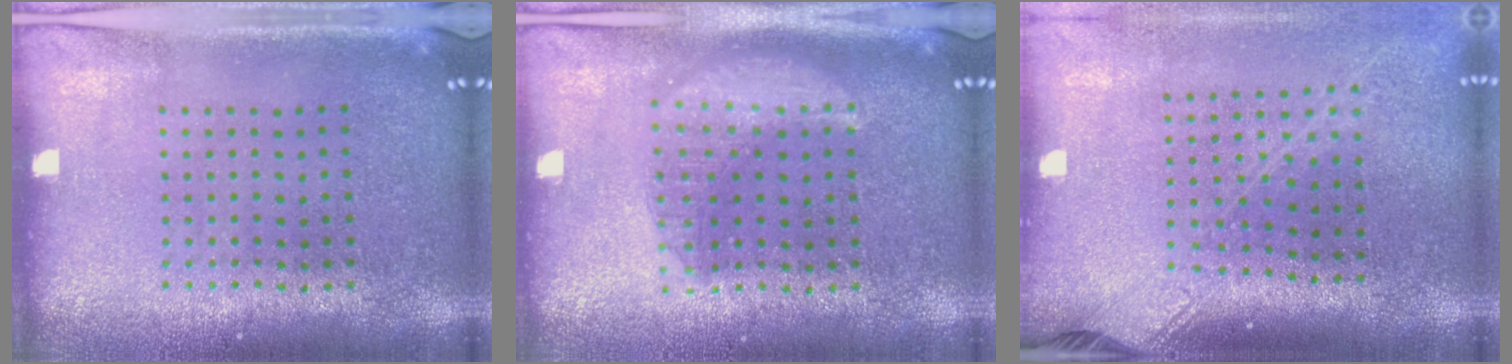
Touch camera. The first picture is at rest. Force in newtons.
{"total": 1.4, "press": 1.4, "slide": 0.1}
{"total": 2.1, "press": 1.6, "slide": 1.4}